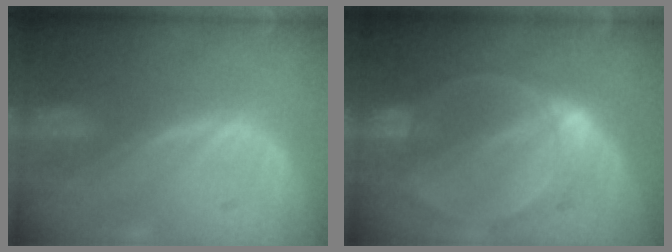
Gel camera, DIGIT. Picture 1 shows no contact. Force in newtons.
{"total": 6.1, "press": 5.6, "slide": 2.4}